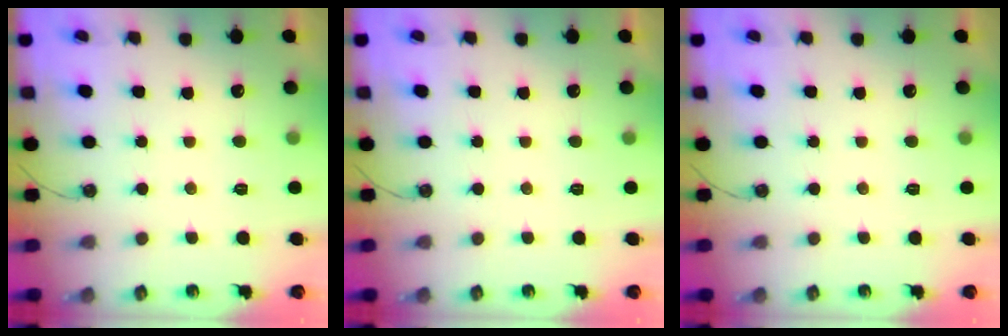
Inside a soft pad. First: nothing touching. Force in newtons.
{"total": 0.0}
{"total": 0.0}